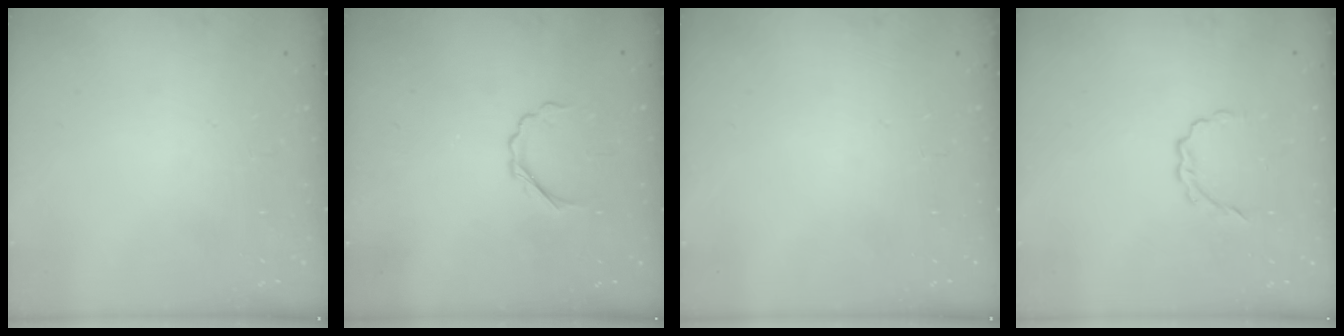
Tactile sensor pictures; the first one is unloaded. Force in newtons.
{"total": 3.1, "press": 2.9, "slide": 1.1}
{"total": 0.0}
{"total": 3.0, "press": 2.8, "slide": 0.9}